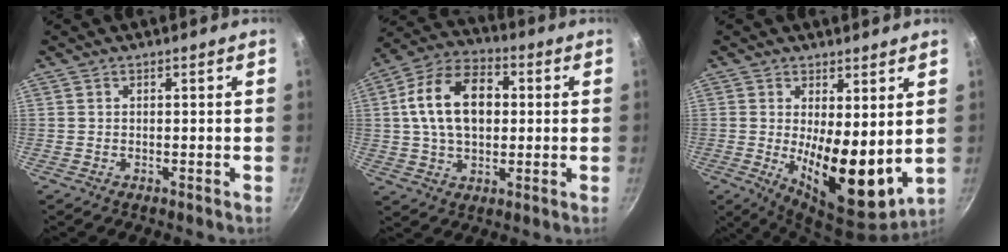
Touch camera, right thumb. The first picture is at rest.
{"total": 15.7, "force": [2.1, 10.3, 11.7], "torque": [-0.176, 0.021, 0.022]}
{"total": 13.9, "force": [0.8, 5.7, 12.7], "torque": [-0.171, -0.040, 0.022]}